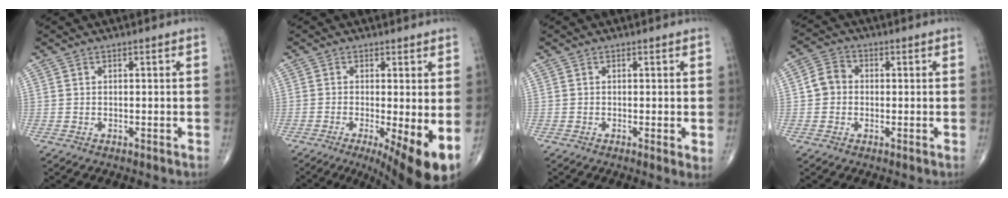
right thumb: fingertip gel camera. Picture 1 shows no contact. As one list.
[{"total": 10.9, "force": [-3.2, 2.7, 10.1], "torque": [-0.151, -0.018, -0.042]}, {"total": 2.1, "force": [-0.1, 0.4, 2.0], "torque": [-0.035, -0.008, -0.006]}, {"total": 4.5, "force": [-0.2, 3.9, 2.1], "torque": [-0.028, 0.013, -0.012]}]